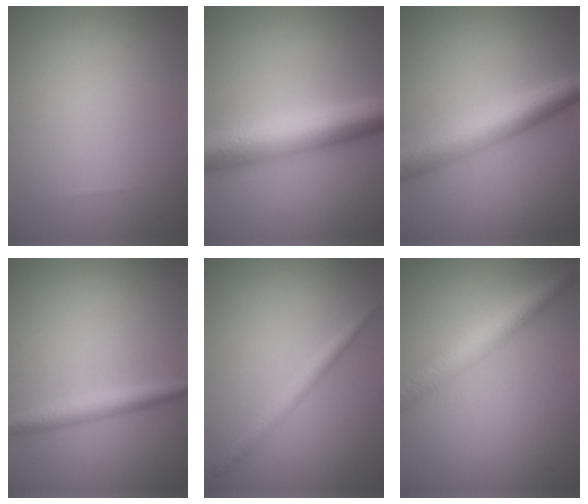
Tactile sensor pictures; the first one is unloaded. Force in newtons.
{"total": 7.6, "press": 7.6, "slide": 0.1}
{"total": 5.8, "press": 5.8, "slide": 0.1}
{"total": 2.4, "press": 2.4, "slide": 0.1}
{"total": 2.0, "press": 2.0, "slide": 0.0}
{"total": 4.2, "press": 4.2, "slide": 0.1}